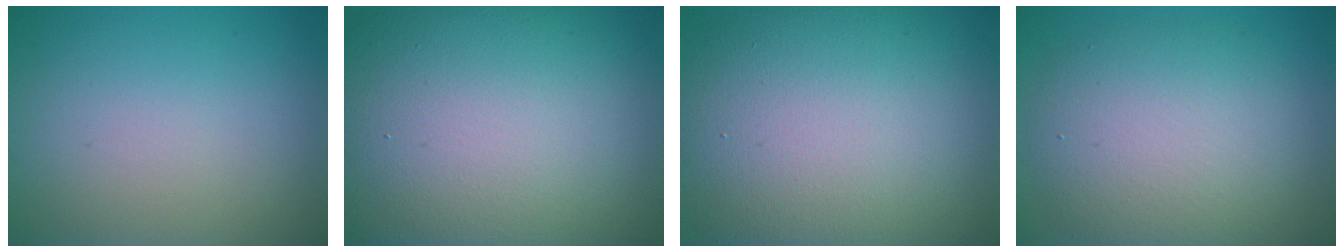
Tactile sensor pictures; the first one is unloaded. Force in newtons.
{"total": 19.7, "press": 19.7, "slide": 0.7}
{"total": 15.6, "press": 15.6, "slide": 1.1}
{"total": 7.5, "press": 7.5, "slide": 0.4}